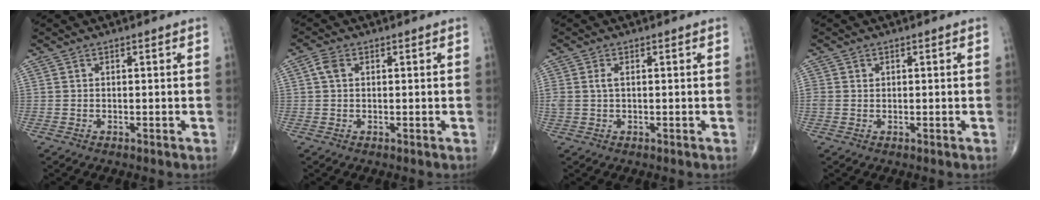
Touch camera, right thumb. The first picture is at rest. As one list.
[{"total": 2.2, "force": [0.5, 1.5, 1.5], "torque": [-0.033, 0.008, 0.008]}, {"total": 2.4, "force": [0.4, 1.3, 1.9], "torque": [-0.056, 0.009, 0.010]}, {"total": 1.8, "force": [0.3, 1.6, 0.8], "torque": [-0.019, 0.005, 0.010]}]